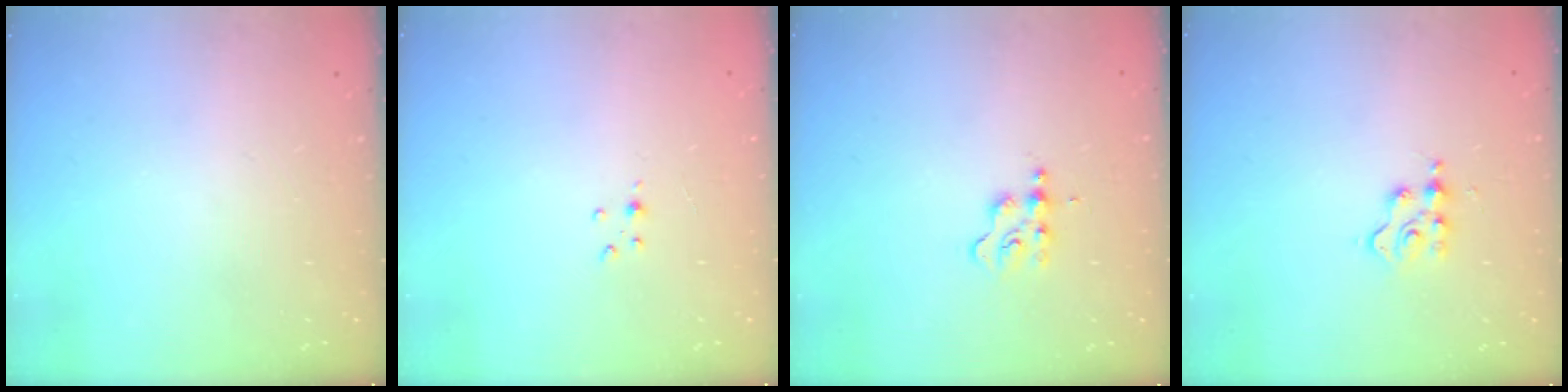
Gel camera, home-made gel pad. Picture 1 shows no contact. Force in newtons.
{"total": 2.8, "press": 2.8, "slide": 0.4}
{"total": 2.7, "press": 2.7, "slide": 0.3}
{"total": 3.3, "press": 3.2, "slide": 0.5}